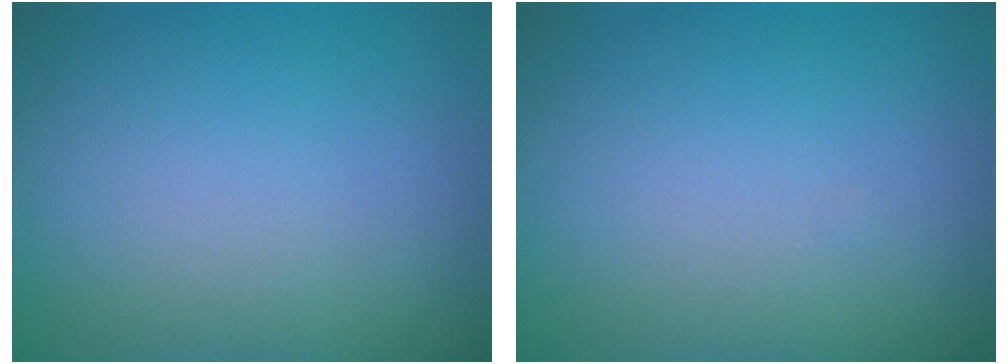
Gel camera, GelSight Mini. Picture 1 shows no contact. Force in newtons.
{"total": 0.0}